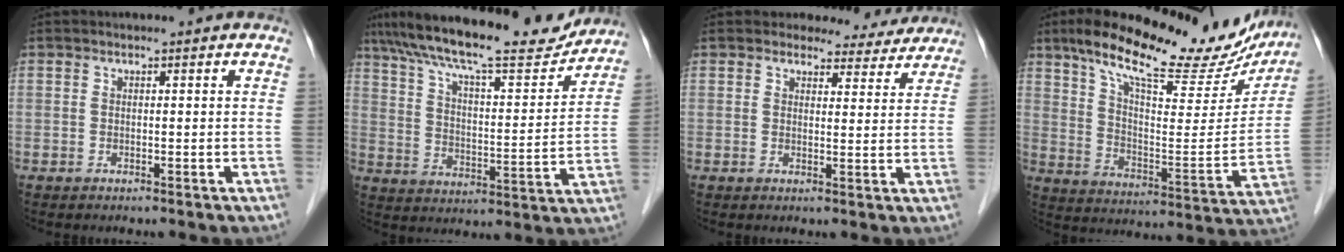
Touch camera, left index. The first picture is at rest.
{"total": 20.0, "force": [17.7, 2.9, 8.9], "torque": [-0.161, 0.012, 0.266]}
{"total": 6.4, "force": [5.9, 2.3, 0.3], "torque": [0.009, -0.006, 0.056]}
{"total": 25.2, "force": [19.8, 6.9, 13.9], "torque": [-0.214, 0.012, 0.276]}